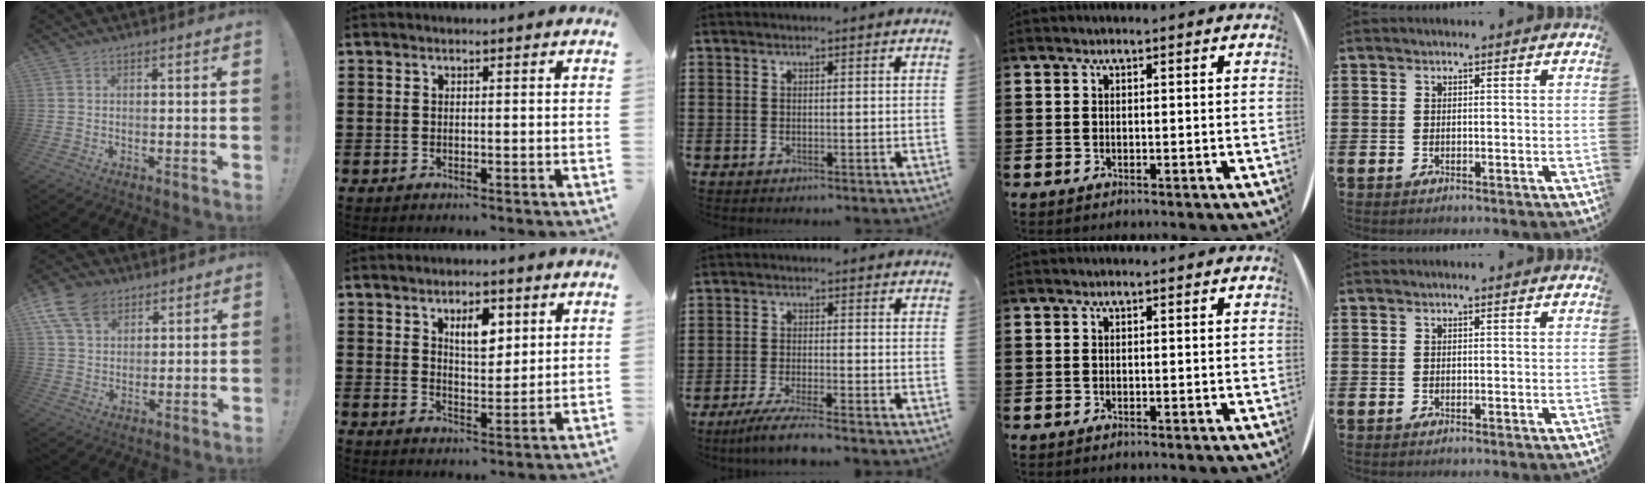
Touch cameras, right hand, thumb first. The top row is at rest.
{"thumb": {"total": 11.9, "force": [6.6, 7.9, 6.0], "torque": [-0.108, -0.030, 0.127]}, "index": {"total": 5.2, "force": [2.6, 2.4, 3.9], "torque": [-0.060, 0.000, 0.038]}, "middle": {"total": 4.4, "force": [-3.8, -0.3, 2.2], "torque": [-0.052, -0.018, -0.072]}}